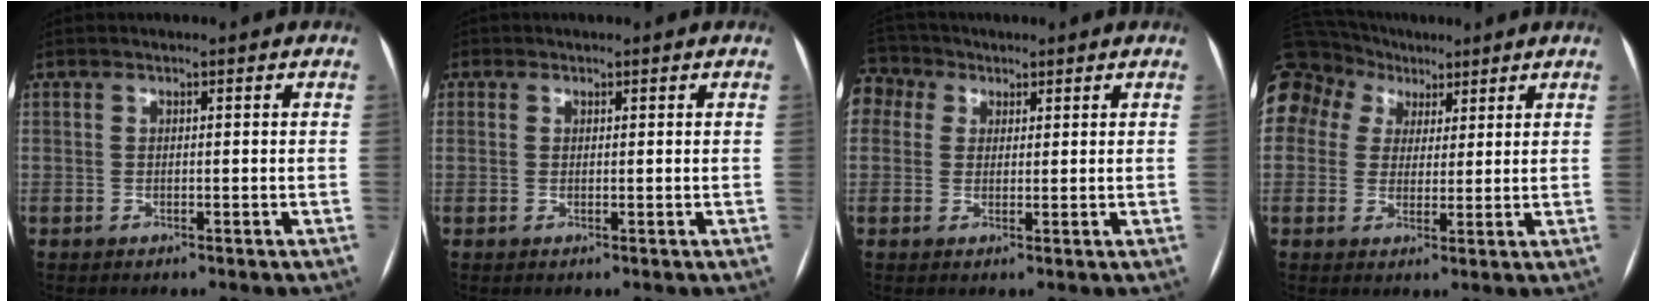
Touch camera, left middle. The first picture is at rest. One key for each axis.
{"total": 1.1, "fx": 0.4, "fy": 1.0, "fz": 0.1, "tx": 0.007, "ty": 0.000, "tz": 0.002}
{"total": 5.6, "fx": 2.7, "fy": 4.9, "fz": 1.0, "tx": -0.030, "ty": 0.030, "tz": 0.054}
{"total": 18.1, "fx": 9.2, "fy": 14.4, "fz": 6.0, "tx": -0.195, "ty": 0.090, "tz": 0.179}